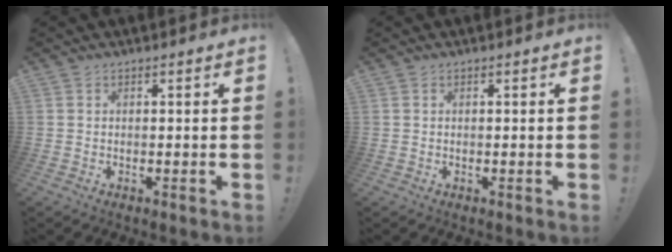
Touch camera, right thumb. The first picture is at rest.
{"total": 0.0}